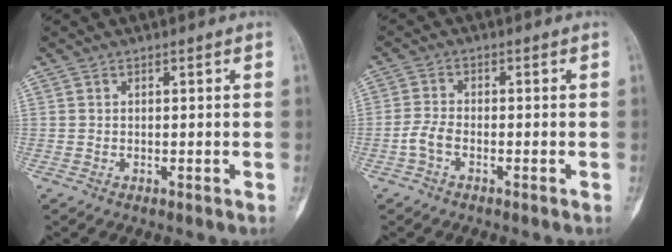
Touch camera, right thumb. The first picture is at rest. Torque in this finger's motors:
{"motor_torque": [0.22, 0.03, 0.52, -0.30, -0.04]}